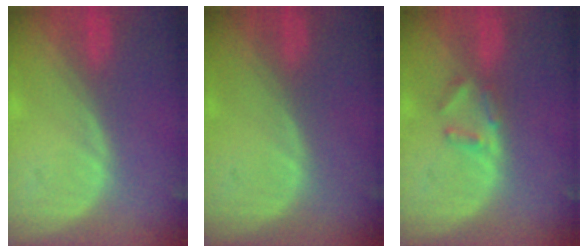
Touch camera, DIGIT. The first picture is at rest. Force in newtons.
{"total": 0.0}
{"total": 2.8, "press": 2.7, "slide": 0.4}